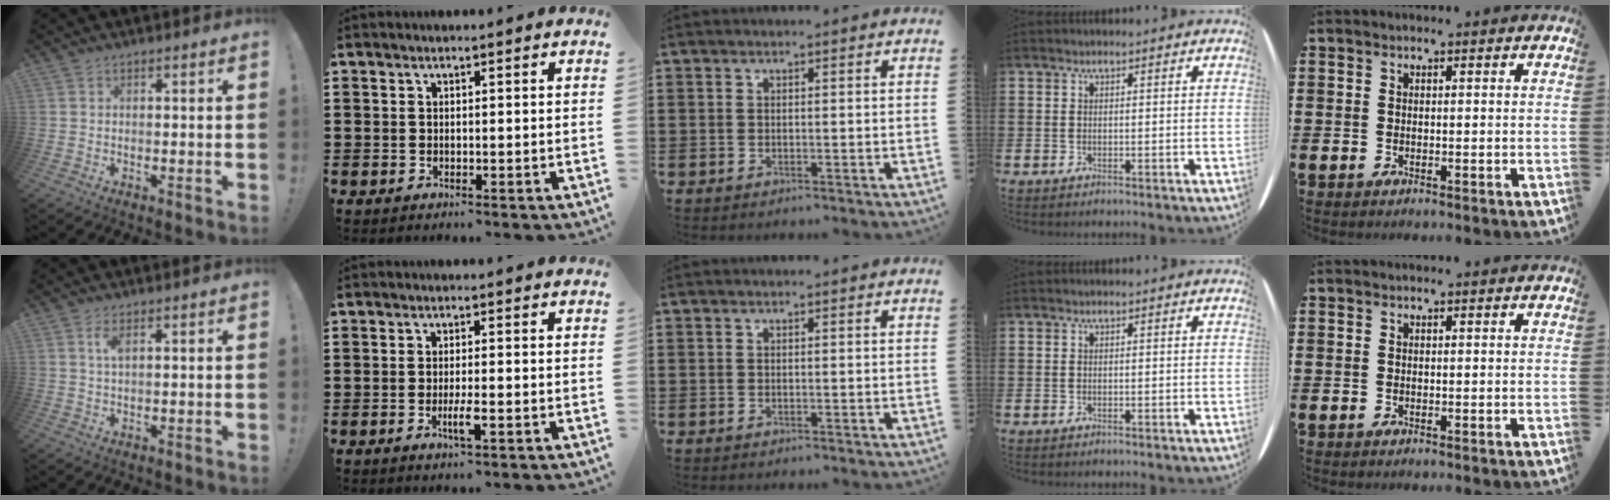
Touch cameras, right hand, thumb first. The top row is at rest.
{"thumb": {"total": 2.6, "force": [1.2, 0.6, 2.3], "torque": [-0.032, -0.004, 0.016]}, "index": {"total": 3.1, "force": [-1.2, 0.3, 2.8], "torque": [-0.055, -0.005, -0.023]}}